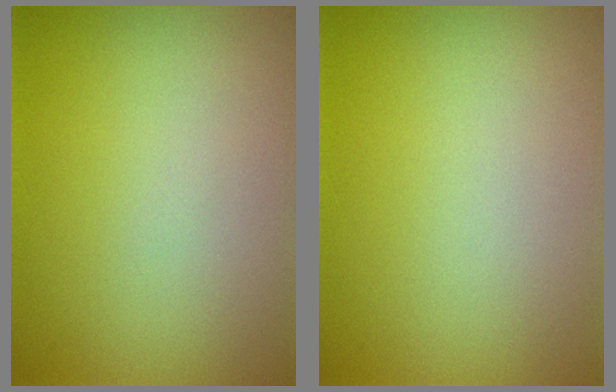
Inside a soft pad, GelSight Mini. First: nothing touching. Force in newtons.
{"total": 0.0}